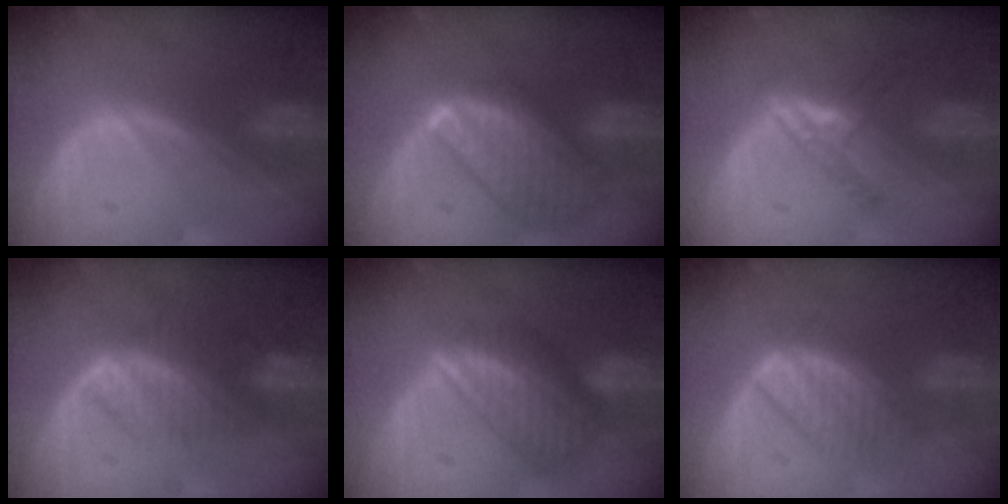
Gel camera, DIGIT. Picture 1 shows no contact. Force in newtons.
{"total": 9.7, "press": 8.3, "slide": 5.0}
{"total": 5.4, "press": 4.8, "slide": 2.6}
{"total": 6.7, "press": 5.9, "slide": 3.2}
{"total": 8.4, "press": 7.4, "slide": 3.9}
{"total": 6.0, "press": 5.9, "slide": 1.1}